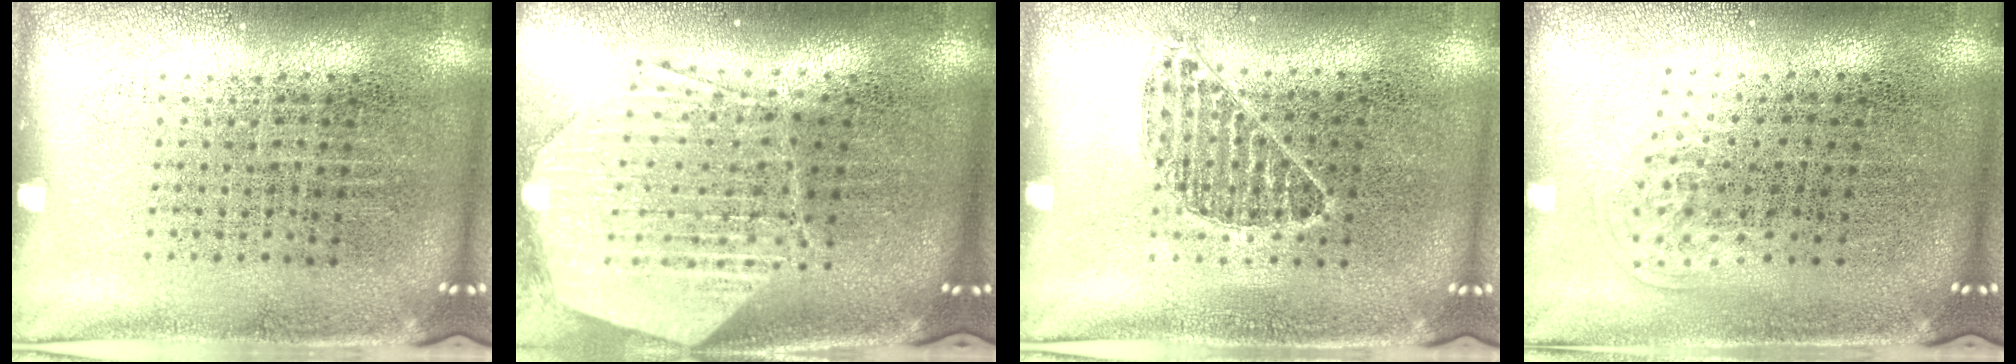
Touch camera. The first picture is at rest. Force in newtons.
{"total": 2.9, "press": 2.3, "slide": 1.8}
{"total": 0.7, "press": 0.7, "slide": 0.3}
{"total": 1.1, "press": 0.6, "slide": 0.8}